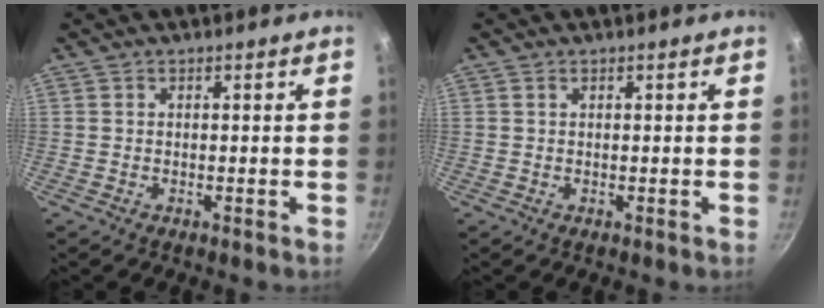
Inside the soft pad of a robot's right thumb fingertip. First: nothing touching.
{"total": 0.5, "force": [0.3, 0.3, 0.3], "torque": [-0.004, 0.002, 0.006]}